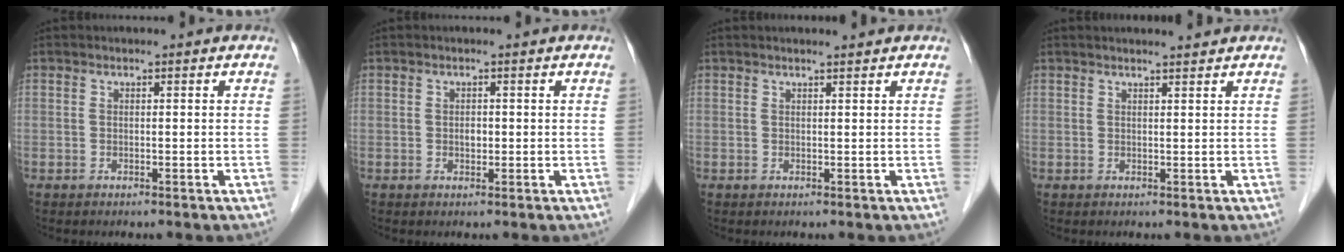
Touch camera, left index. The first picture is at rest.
{"total": 1.1, "force": [-0.4, 0.7, 0.7], "torque": [-0.011, -0.003, -0.008]}
{"total": 1.3, "force": [1.1, -0.2, 0.5], "torque": [-0.007, 0.002, 0.016]}
{"total": 2.6, "force": [2.4, -0.2, 1.0], "torque": [-0.014, 0.005, 0.028]}